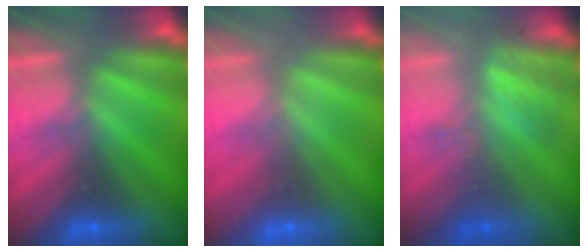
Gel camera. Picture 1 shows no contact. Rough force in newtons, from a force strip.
{"total": 1.6}
{"total": 2.8}